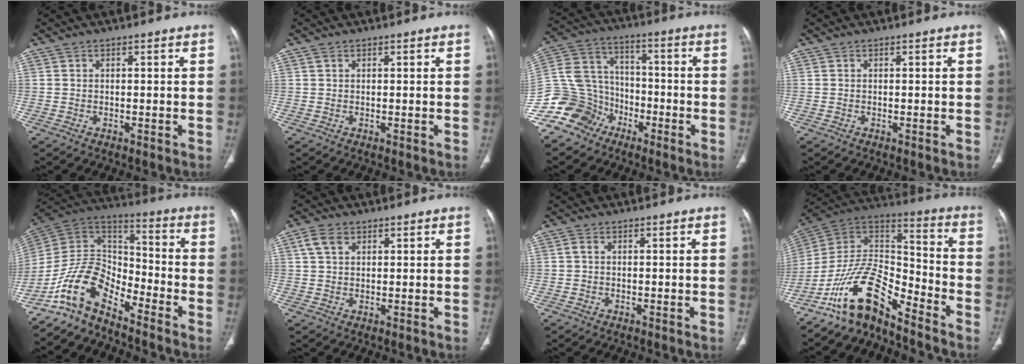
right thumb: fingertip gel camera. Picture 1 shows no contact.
{"total": 0.6, "force": [0.4, 0.4, 0.3], "torque": [-0.006, 0.004, 0.007]}
{"total": 13.0, "force": [-8.3, 9.8, 2.5], "torque": [-0.033, 0.075, -0.163]}
{"total": 0.0}
{"total": 12.1, "force": [-9.2, 5.3, 5.8], "torque": [-0.101, 0.094, -0.187]}
{"total": 3.9, "force": [1.8, 2.5, 2.3], "torque": [-0.044, 0.005, 0.041]}
{"total": 0.8, "force": [0.0, 0.5, 0.6], "torque": [-0.014, 0.000, -0.004]}
{"total": 15.1, "force": [-11.2, 5.5, 8.6], "torque": [-0.136, 0.104, -0.215]}